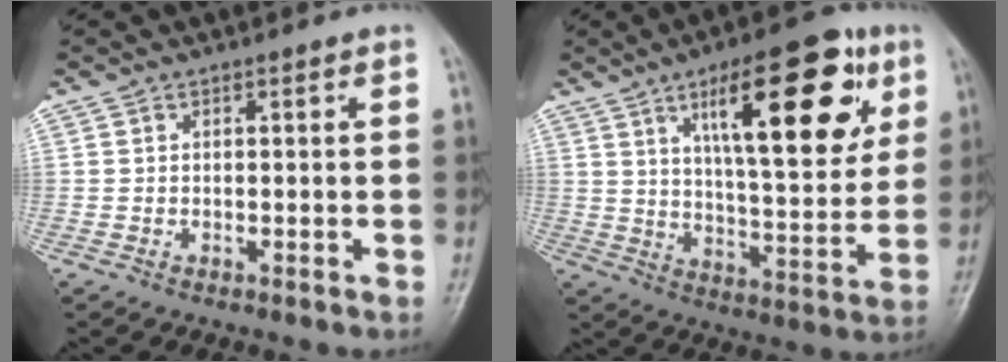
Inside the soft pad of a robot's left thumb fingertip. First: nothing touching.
{"total": 21.6, "force": [9.3, 7.4, 18.1], "torque": [-0.224, -0.029, 0.142]}